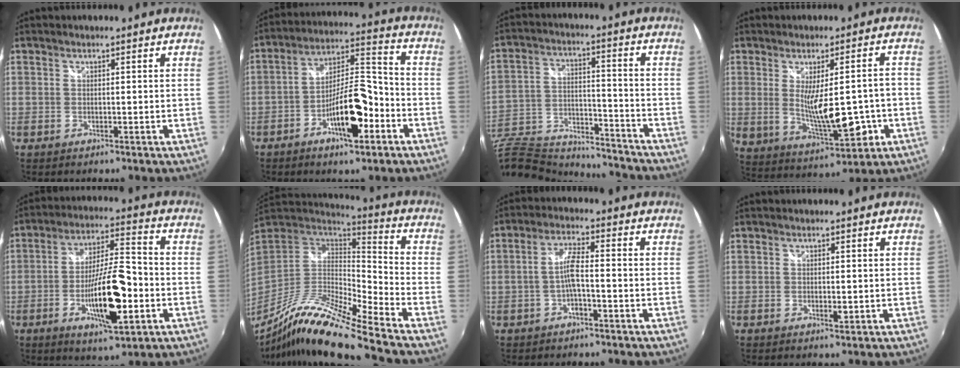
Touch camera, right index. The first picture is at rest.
{"total": 13.0, "force": [-6.0, 4.5, 10.7], "torque": [-0.185, 0.017, -0.095]}
{"total": 23.8, "force": [-18.5, 10.6, 10.7], "torque": [-0.248, 0.003, -0.284]}
{"total": 13.0, "force": [-2.7, 3.9, 12.1], "torque": [-0.209, -0.030, -0.015]}
{"total": 15.2, "force": [-4.7, 4.0, 13.9], "torque": [-0.250, -0.009, -0.077]}
{"total": 19.0, "force": [-14.3, 0.5, 12.5], "torque": [-0.223, -0.028, -0.273]}
{"total": 4.3, "force": [-1.6, 0.8, 3.9], "torque": [-0.079, 0.007, -0.030]}
{"total": 1.0, "force": [-0.1, 0.5, 0.8], "torque": [-0.015, -0.003, -0.001]}